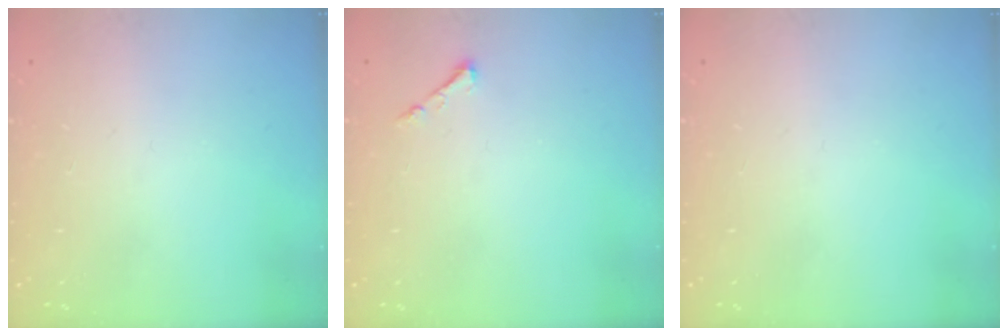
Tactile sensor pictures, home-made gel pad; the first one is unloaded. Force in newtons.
{"total": 3.2, "press": 3.1, "slide": 0.5}
{"total": 0.0}